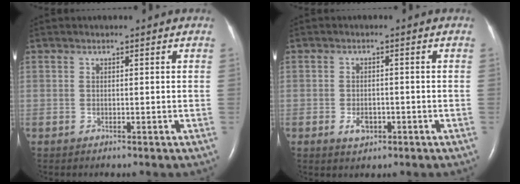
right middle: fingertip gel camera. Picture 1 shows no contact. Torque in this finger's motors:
{"motor_torque": [0.08, 0.08, 0.01, 0.04]}